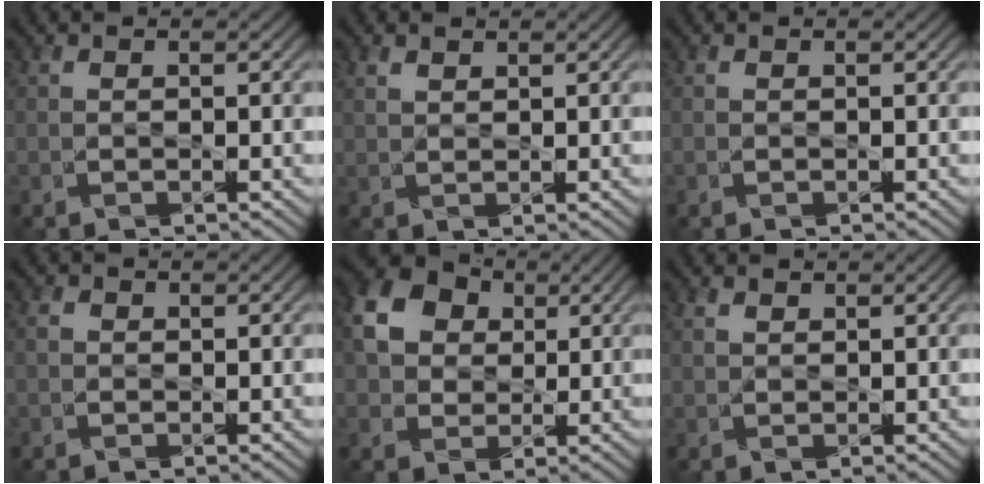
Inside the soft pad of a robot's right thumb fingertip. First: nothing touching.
{"total": 1.7, "force": [1.2, 0.8, 1.0], "torque": [-0.028, 0.001, 0.028]}
{"total": 0.0}
{"total": 1.0, "force": [-0.1, 0.9, 0.4], "torque": [-0.011, -0.001, -0.006]}
{"total": 9.1, "force": [2.3, 7.3, 4.8], "torque": [-0.145, 0.016, 0.034]}
{"total": 1.3, "force": [0.8, 0.6, 0.7], "torque": [-0.022, 0.001, 0.019]}